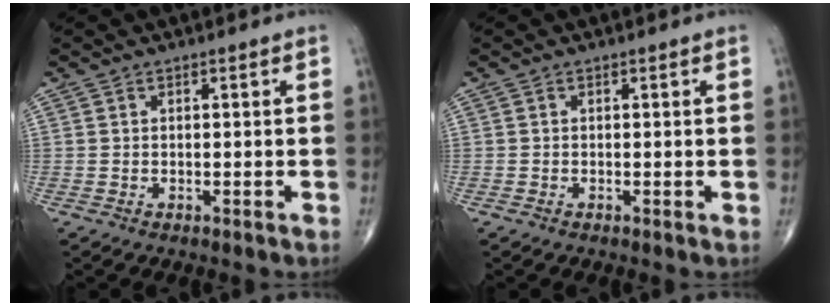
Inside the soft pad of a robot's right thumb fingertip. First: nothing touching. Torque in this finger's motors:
{"motor_torque": [0.35, -0.01, -0.15, -0.23, 0.00]}